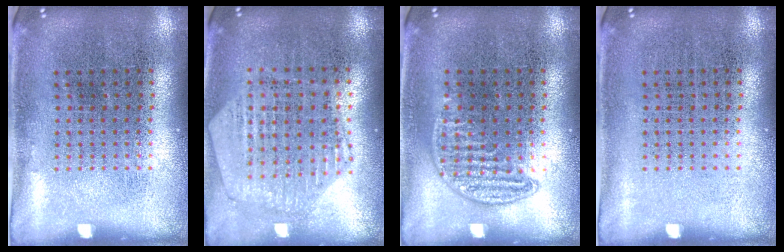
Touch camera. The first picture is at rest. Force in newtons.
{"total": 1.1, "press": 1.1, "slide": 0.1}
{"total": 1.0, "press": 0.8, "slide": 0.4}
{"total": 0.0}